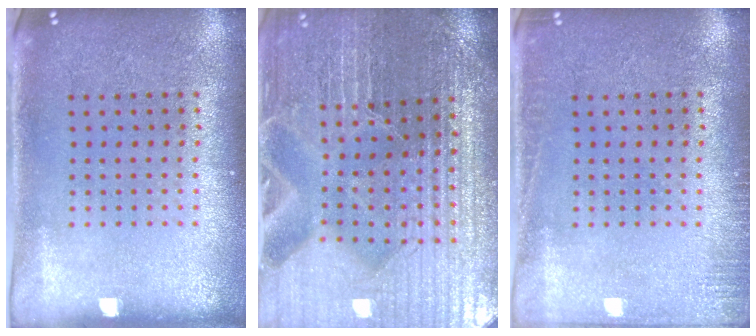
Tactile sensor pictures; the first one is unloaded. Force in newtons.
{"total": 4.4, "press": 4.3, "slide": 1.0}
{"total": 1.4, "press": 1.4, "slide": 0.4}